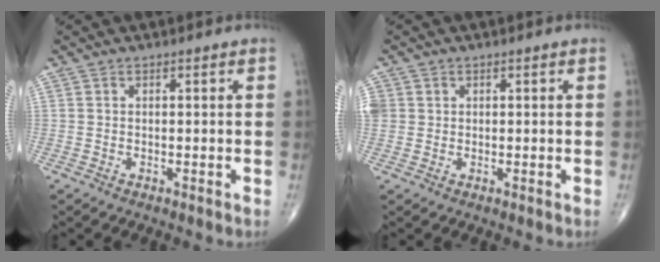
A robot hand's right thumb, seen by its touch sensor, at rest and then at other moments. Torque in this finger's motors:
{"motor_torque": [-0.06, -0.08, 0.26, 0.21, 0.00]}